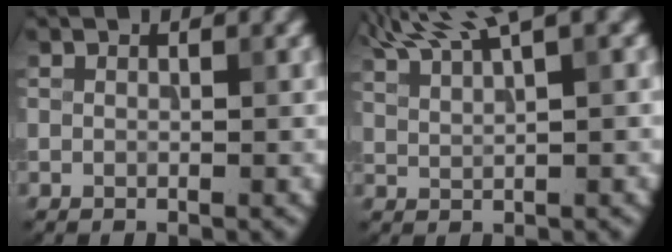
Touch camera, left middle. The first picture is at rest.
{"total": 5.5, "force": [4.3, 0.8, 3.4], "torque": [-0.062, 0.017, 0.070]}